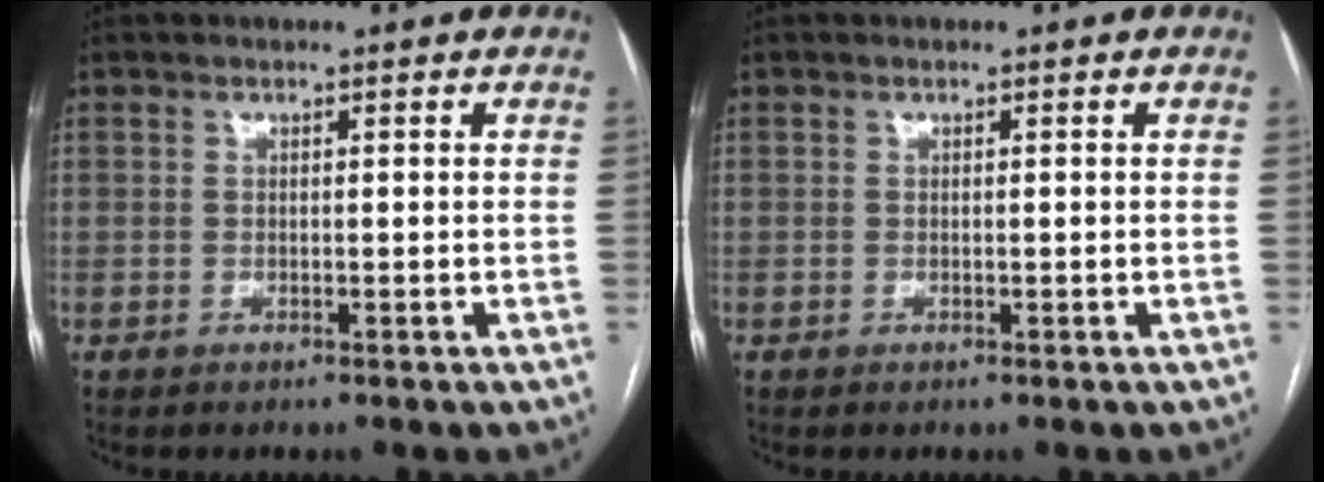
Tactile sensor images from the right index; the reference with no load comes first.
{"total": 0.0}